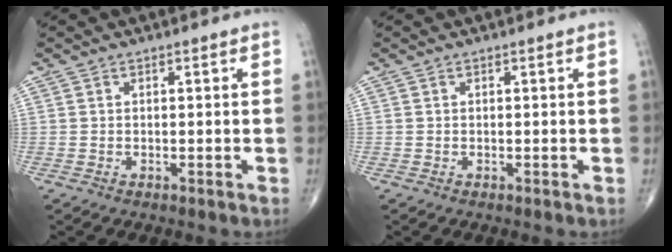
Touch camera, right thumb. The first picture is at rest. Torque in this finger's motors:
{"motor_torque": [-0.41, -0.18, -0.19, -0.02, 0.00]}